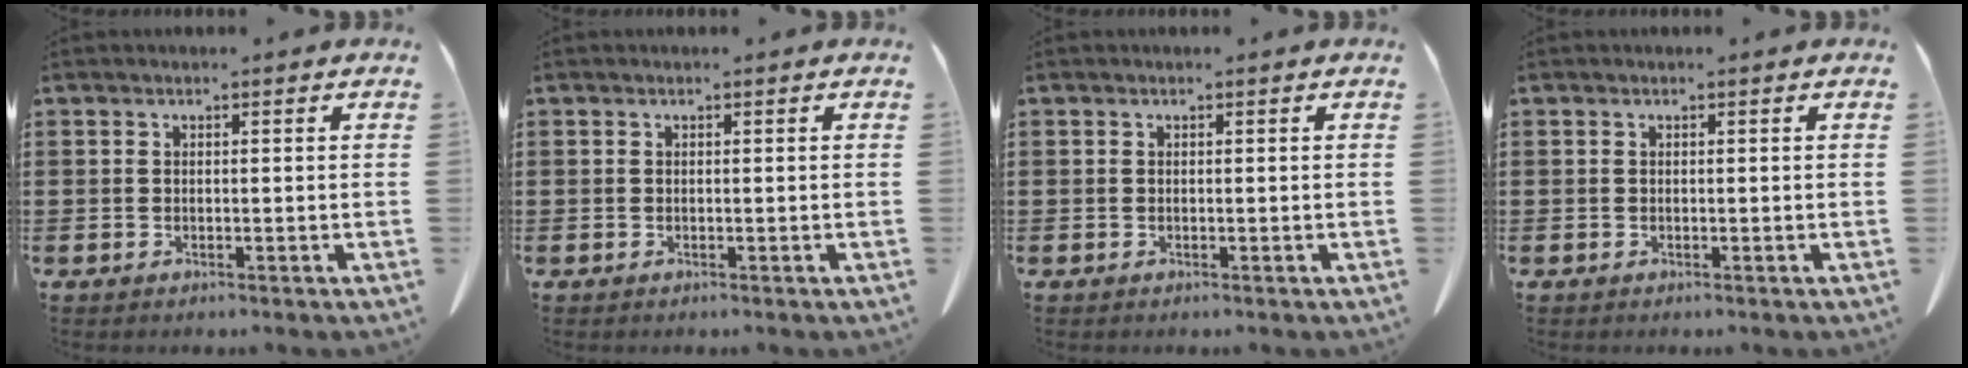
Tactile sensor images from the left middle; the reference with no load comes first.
{"total": 0.0}
{"total": 0.0}
{"total": 0.0}